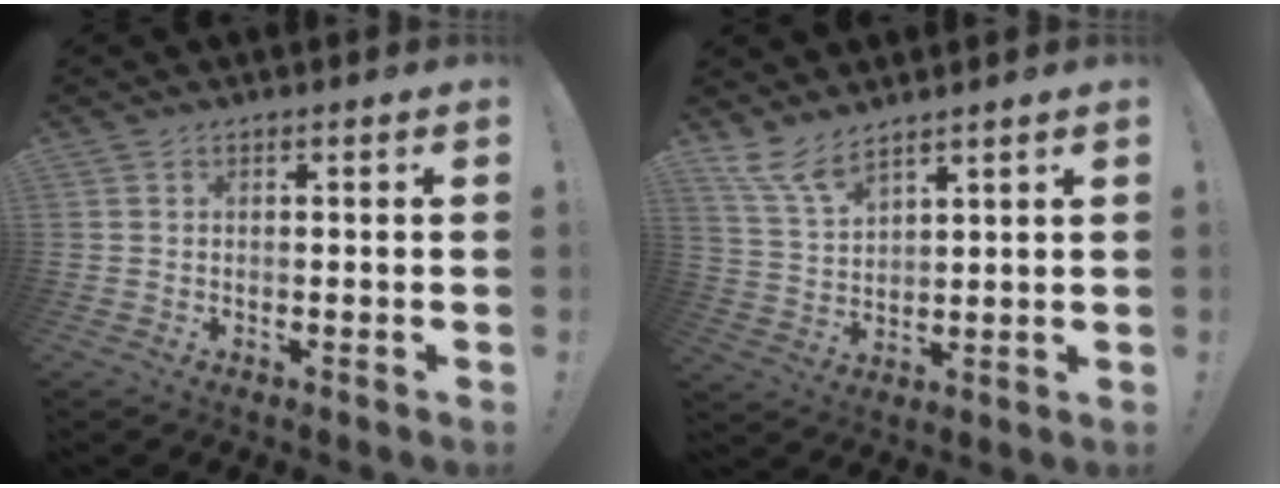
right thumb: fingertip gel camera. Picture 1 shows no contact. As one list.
[{"total": 8.4, "force": [6.8, 2.2, 4.4], "torque": [-0.098, -0.038, 0.132]}]